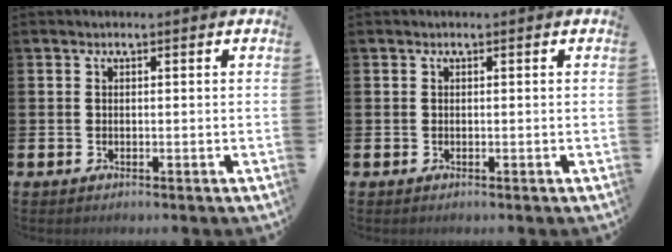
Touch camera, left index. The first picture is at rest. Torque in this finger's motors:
{"motor_torque": [0.00, 0.00, 0.00, 0.00]}